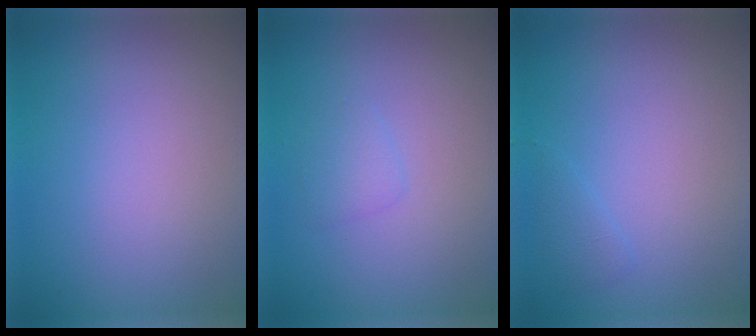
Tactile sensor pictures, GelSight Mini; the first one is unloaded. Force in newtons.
{"total": 1.1, "press": 1.1, "slide": 0.0}
{"total": 0.9, "press": 0.9, "slide": 0.1}